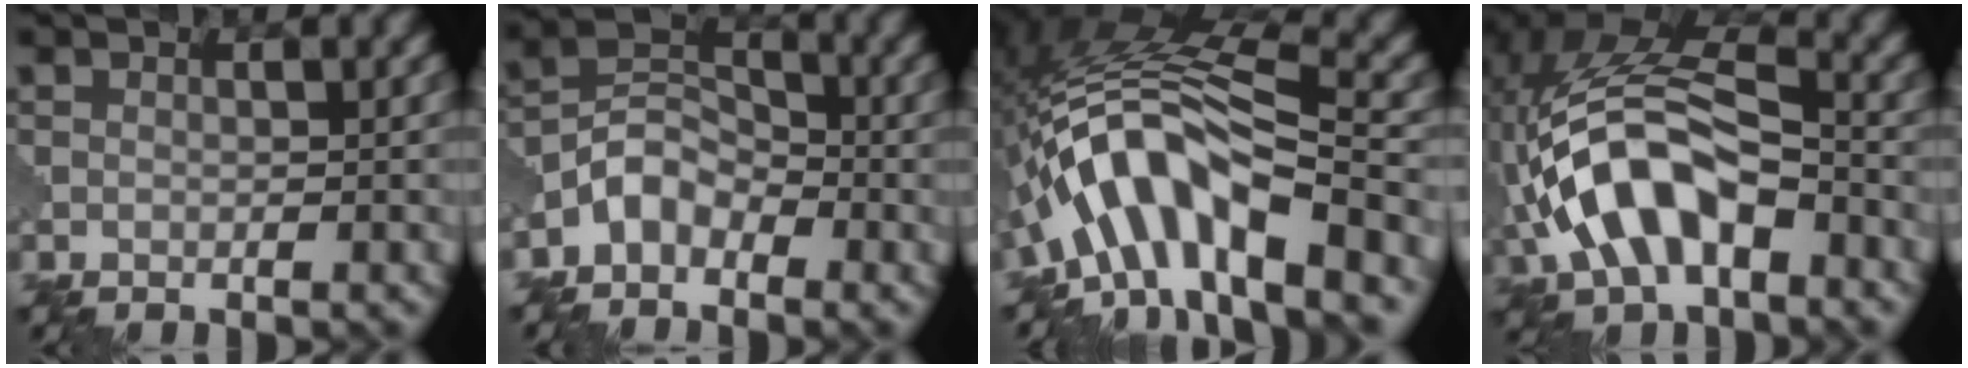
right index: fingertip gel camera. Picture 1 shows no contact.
{"total": 3.7, "force": [-2.3, 2.3, 1.7], "torque": [-0.032, 0.012, -0.059]}
{"total": 11.1, "force": [-4.9, 3.4, 9.3], "torque": [-0.156, 0.027, -0.091]}
{"total": 10.0, "force": [-3.0, 5.4, 7.8], "torque": [-0.163, 0.015, -0.063]}